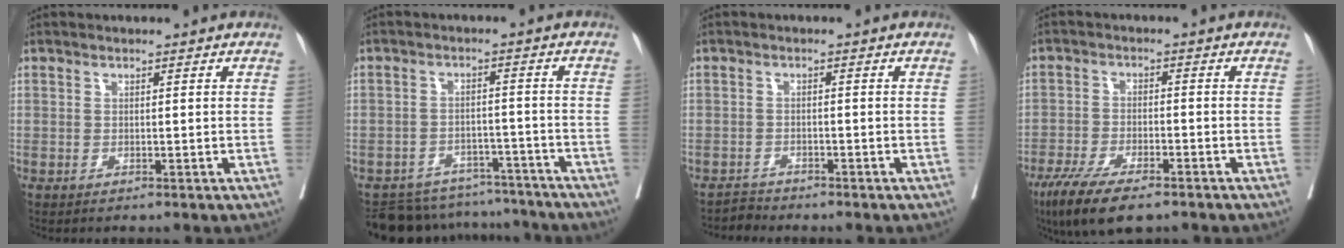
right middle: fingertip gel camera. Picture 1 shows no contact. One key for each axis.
{"total": 12.5, "fx": -11.7, "fy": 4.4, "fz": 1.2, "tx": -0.016, "ty": 0.018, "tz": -0.154}
{"total": 1.8, "fx": -1.6, "fy": 0.1, "fz": -0.8, "tx": 0.016, "ty": -0.008, "tz": -0.031}
{"total": 10.1, "fx": -7.1, "fy": 2.5, "fz": 6.6, "tx": -0.113, "ty": -0.019, "tz": -0.119}